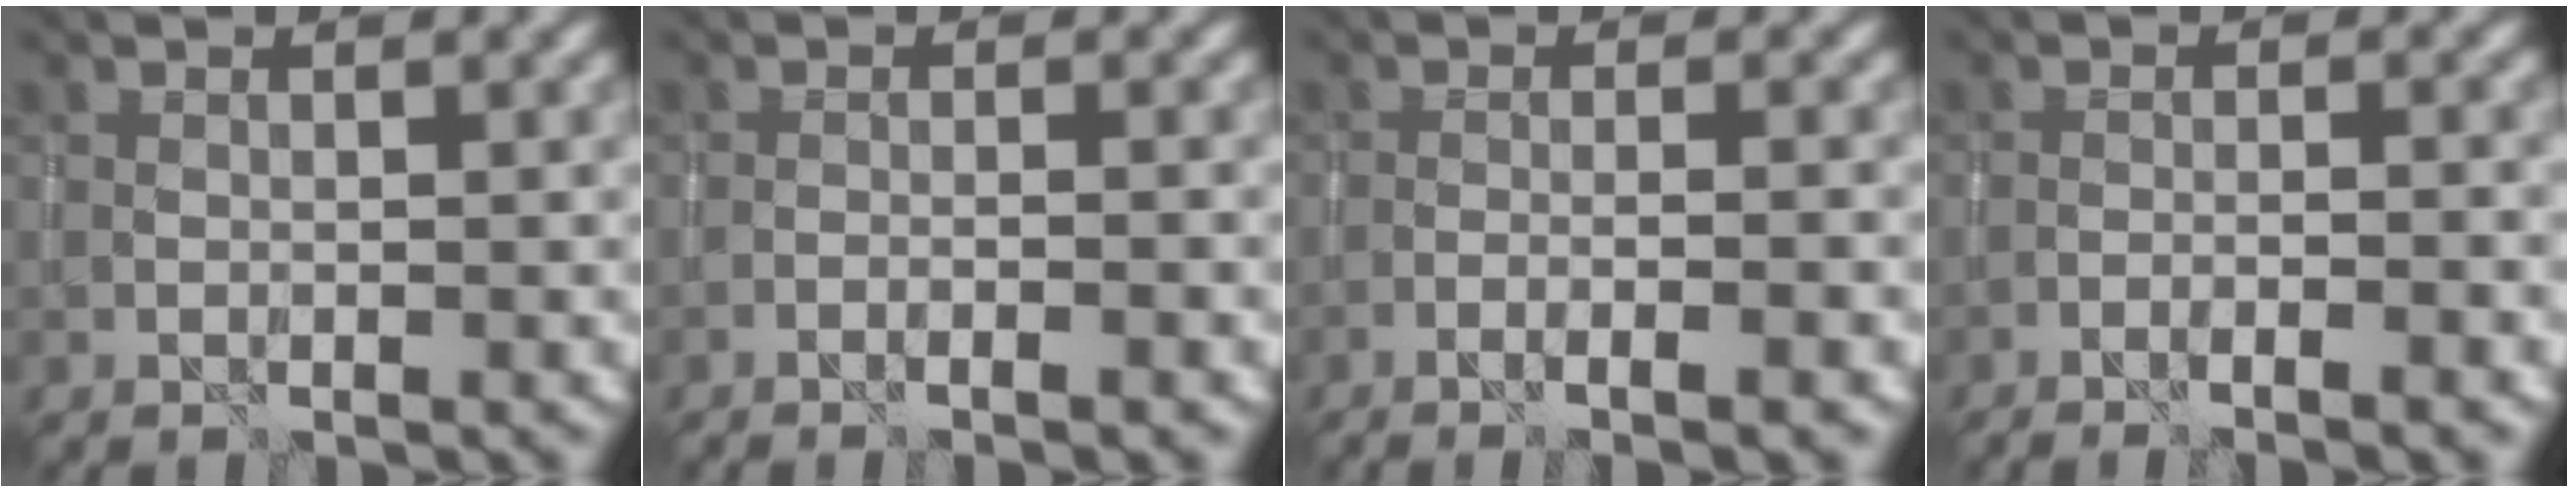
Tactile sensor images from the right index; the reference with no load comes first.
{"total": 2.2, "force": [-1.4, 0.3, 1.7], "torque": [-0.026, 0.014, -0.031]}
{"total": 3.7, "force": [-2.1, 0.6, 3.0], "torque": [-0.043, 0.014, -0.046]}
{"total": 3.8, "force": [-2.9, 0.6, 2.5], "torque": [-0.036, 0.009, -0.051]}